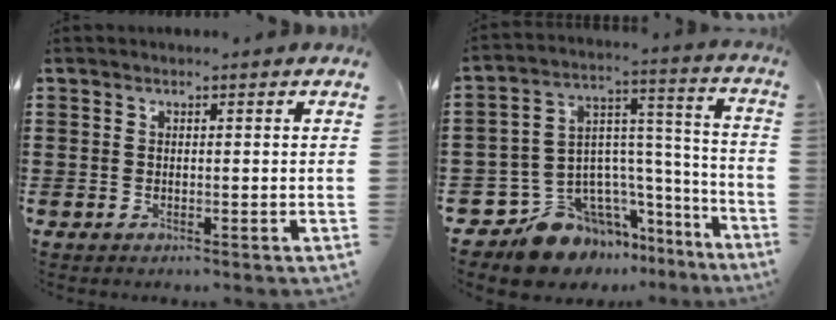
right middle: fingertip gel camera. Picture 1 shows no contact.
{"total": 10.8, "force": [-8.8, 5.8, 2.4], "torque": [-0.065, -0.005, -0.159]}